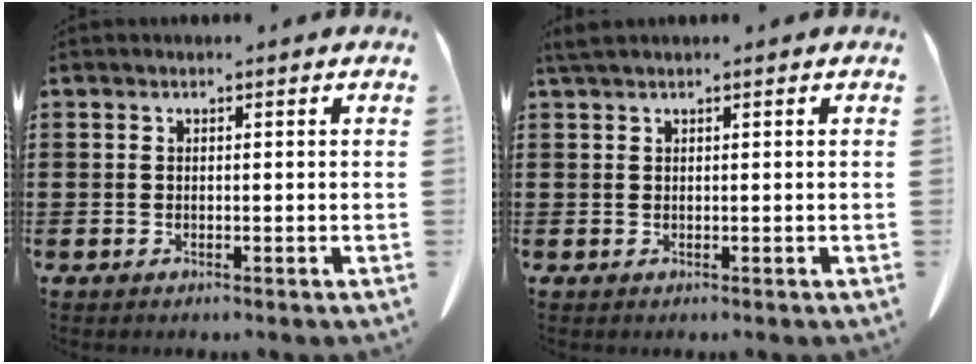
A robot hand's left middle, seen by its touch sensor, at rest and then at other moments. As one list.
[{"total": 1.0, "force": [0.7, 0.0, 0.7], "torque": [-0.016, -0.001, 0.014]}]